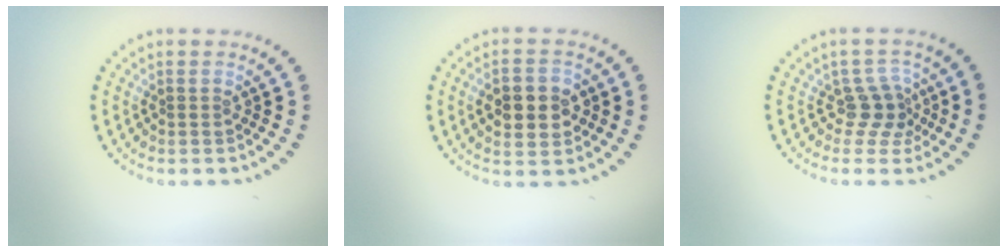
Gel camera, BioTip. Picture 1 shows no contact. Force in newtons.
{"total": 4.6, "press": 4.6, "slide": 0.1}
{"total": 2.4, "press": 1.8, "slide": 1.5}